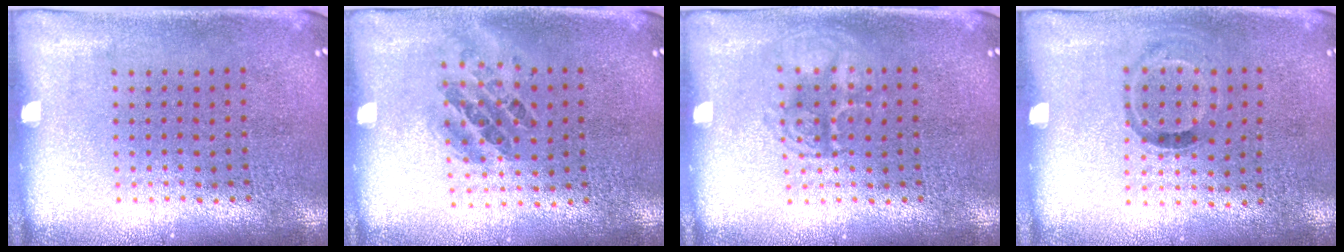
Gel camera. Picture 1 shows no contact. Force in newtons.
{"total": 1.0, "press": 0.8, "slide": 0.5}
{"total": 1.9, "press": 1.9, "slide": 0.3}
{"total": 0.8, "press": 0.5, "slide": 0.6}